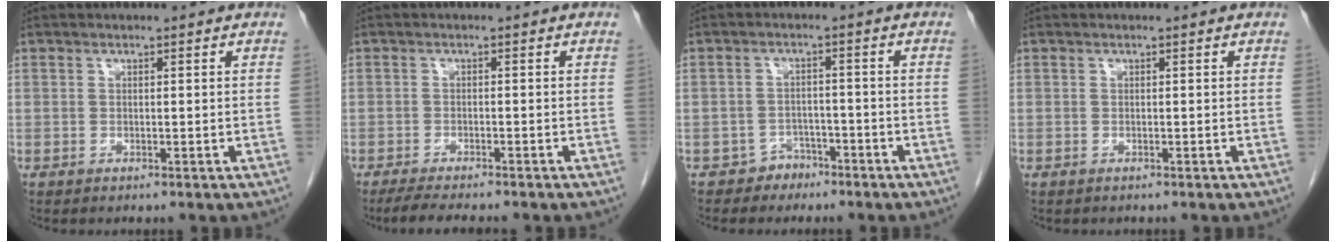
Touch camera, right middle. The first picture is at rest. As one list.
[{"total": 5.6, "force": [-4.8, 0.6, 2.8], "torque": [-0.045, -0.013, -0.076]}, {"total": 3.1, "force": [-2.3, 2.0, -0.1], "torque": [-0.001, 0.011, -0.035]}, {"total": 0.0}]